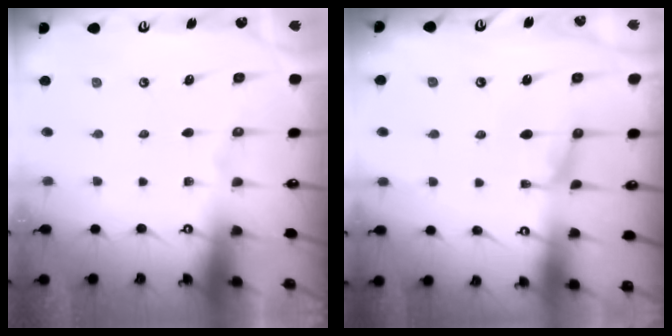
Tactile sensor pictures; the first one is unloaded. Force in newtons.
{"total": 0.6, "press": 0.4, "slide": 0.5}